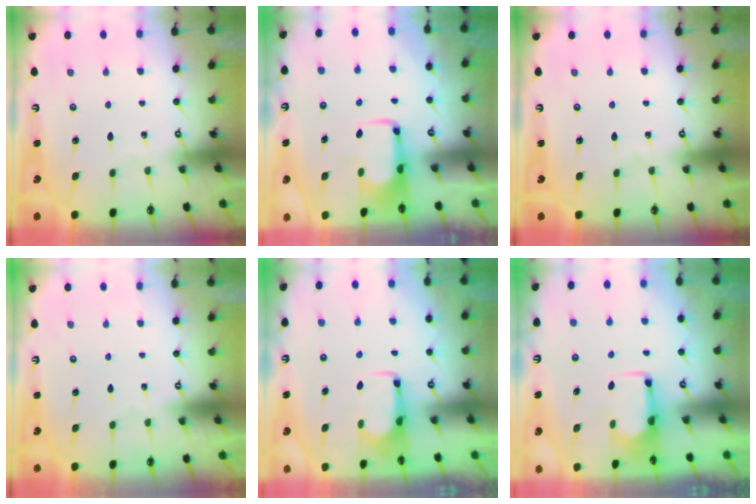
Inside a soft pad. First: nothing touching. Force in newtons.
{"total": 2.0, "press": 2.0, "slide": 0.4}
{"total": 0.0}
{"total": 1.5, "press": 1.4, "slide": 0.6}
{"total": 2.8, "press": 2.8, "slide": 0.5}
{"total": 1.9, "press": 1.7, "slide": 0.8}